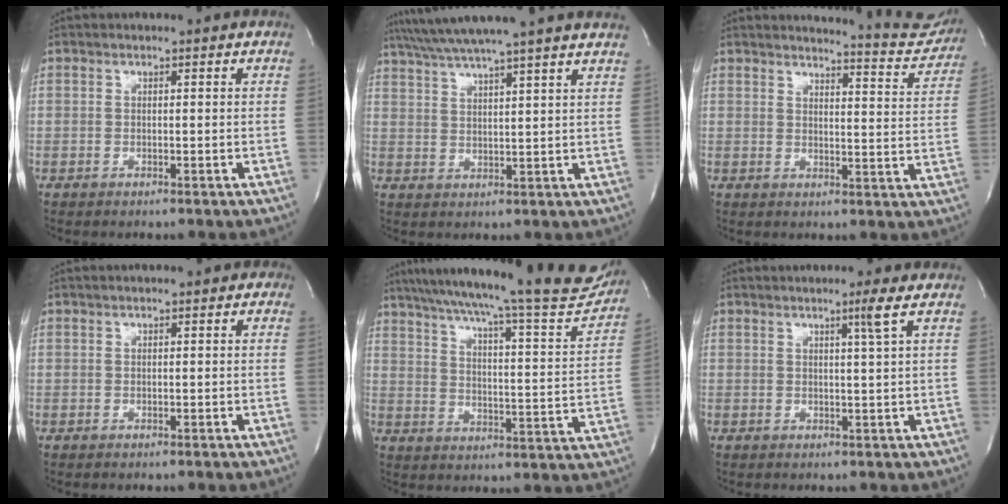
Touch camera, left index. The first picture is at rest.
{"total": 15.8, "force": [13.8, -1.5, 7.5], "torque": [-0.137, 0.007, 0.187]}
{"total": 11.9, "force": [11.8, 0.8, 1.5], "torque": [-0.009, -0.068, 0.117]}
{"total": 0.6, "force": [-0.1, 0.5, 0.4], "torque": [-0.004, -0.001, -0.007]}
{"total": 26.1, "force": [23.3, 2.1, 11.6], "torque": [-0.188, -0.048, 0.300]}
{"total": 2.2, "force": [1.0, -1.0, 1.7], "torque": [-0.036, -0.012, 0.021]}